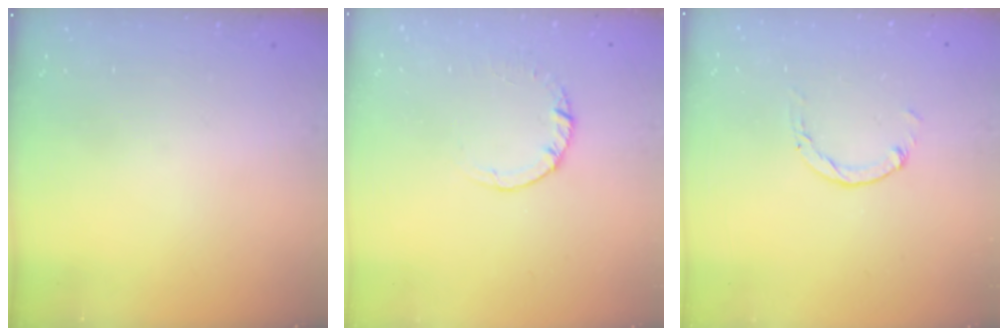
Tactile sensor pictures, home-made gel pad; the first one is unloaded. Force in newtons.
{"total": 2.5, "press": 2.5, "slide": 0.2}
{"total": 1.5, "press": 1.5, "slide": 0.2}